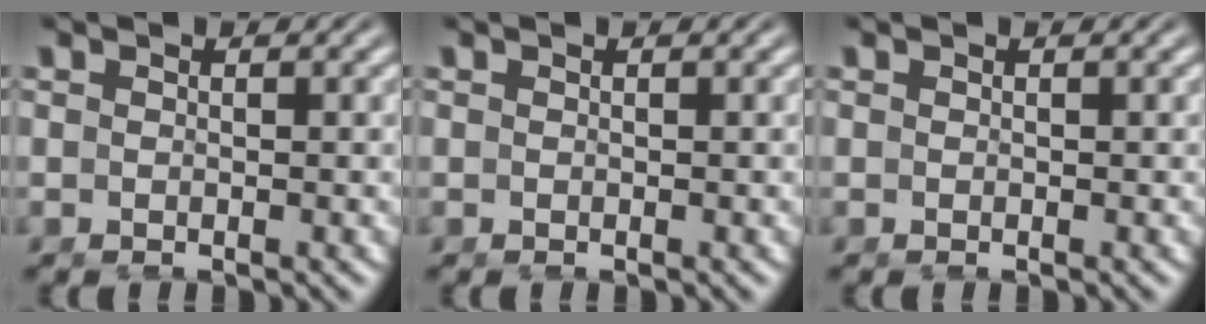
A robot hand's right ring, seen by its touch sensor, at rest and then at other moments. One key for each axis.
{"total": 0.0}
{"total": 0.0}